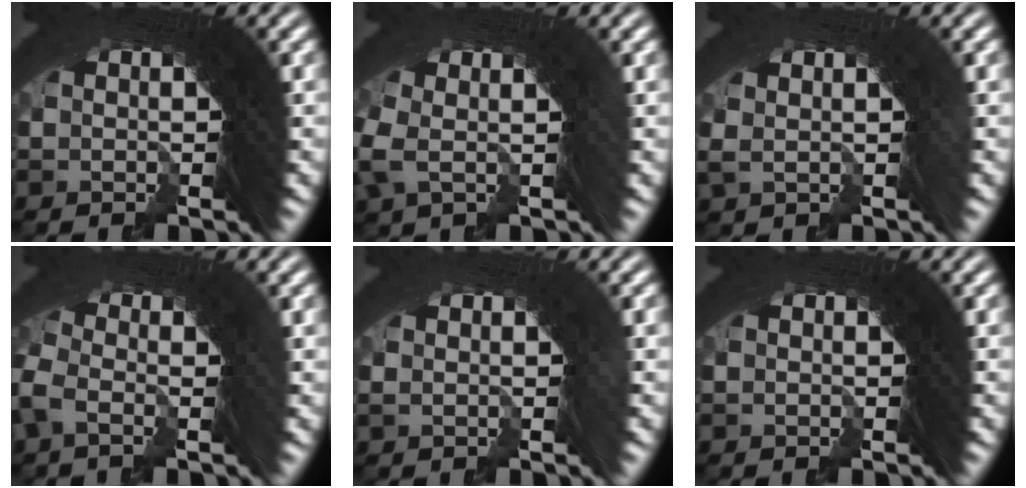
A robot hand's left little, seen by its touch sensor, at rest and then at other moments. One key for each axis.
{"total": 2.7, "fx": 0.8, "fy": 0.7, "fz": 2.5, "tx": -0.042, "ty": 0.012, "tz": 0.009}
{"total": 1.4, "fx": 0.7, "fy": -0.4, "fz": 1.2, "tx": -0.001, "ty": 0.017, "tz": 0.013}
{"total": 2.2, "fx": -1.0, "fy": 1.0, "fz": 1.7, "tx": -0.041, "ty": 0.007, "tz": -0.026}
{"total": 1.1, "fx": 0.4, "fy": -0.3, "fz": 0.9, "tx": 0.003, "ty": 0.022, "tz": 0.003}
{"total": 0.0}